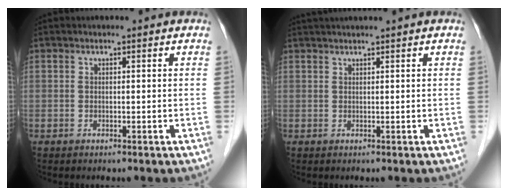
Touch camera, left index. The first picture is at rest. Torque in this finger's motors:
{"motor_torque": [-0.13, -0.67, 0.51, 0.11]}